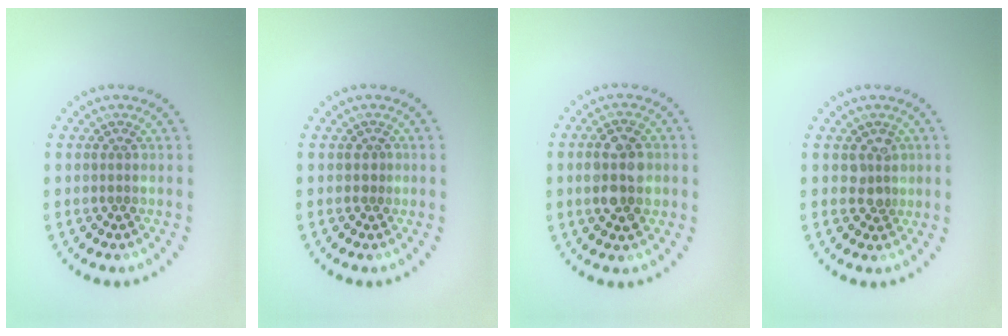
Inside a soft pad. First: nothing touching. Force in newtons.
{"total": 0.5, "press": 0.3, "slide": 0.4}
{"total": 4.5, "press": 4.5, "slide": 0.1}
{"total": 1.8, "press": 1.6, "slide": 0.8}